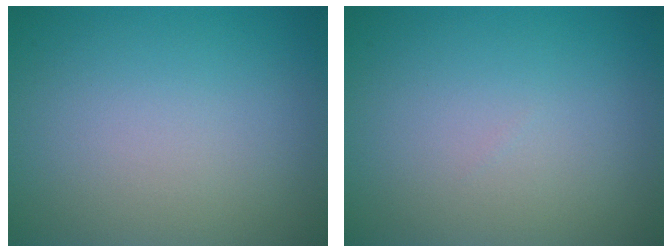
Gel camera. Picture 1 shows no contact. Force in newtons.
{"total": 0.0}